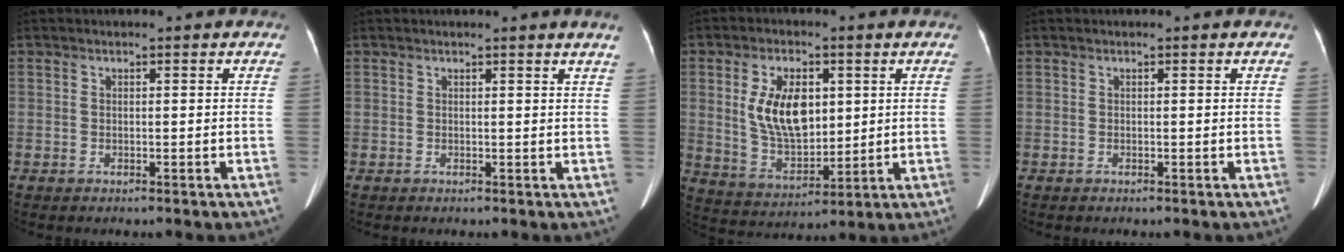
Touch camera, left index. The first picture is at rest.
{"total": 2.1, "force": [1.8, -0.6, 0.9], "torque": [-0.020, -0.009, 0.014]}
{"total": 10.5, "force": [2.4, 5.6, 8.5], "torque": [-0.175, 0.008, 0.054]}
{"total": 0.0}